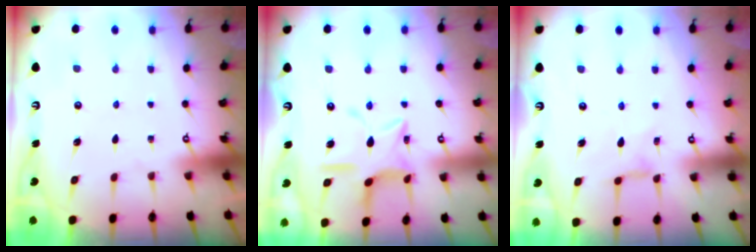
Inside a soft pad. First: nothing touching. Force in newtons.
{"total": 11.5, "press": 11.5, "slide": 0.8}
{"total": 1.4, "press": 1.4, "slide": 0.4}